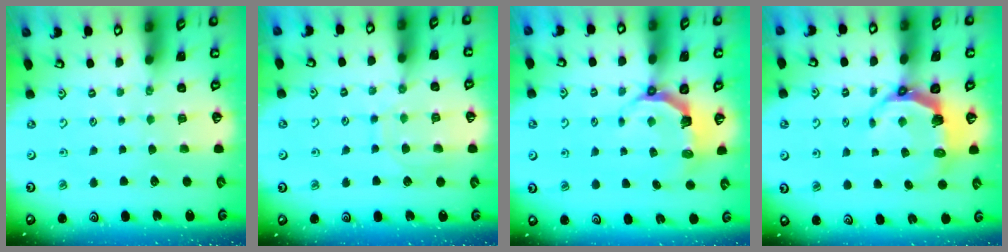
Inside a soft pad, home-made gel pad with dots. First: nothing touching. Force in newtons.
{"total": 9.2, "press": 9.2, "slide": 0.7}
{"total": 5.4, "press": 3.7, "slide": 3.9}
{"total": 7.6, "press": 6.0, "slide": 4.8}